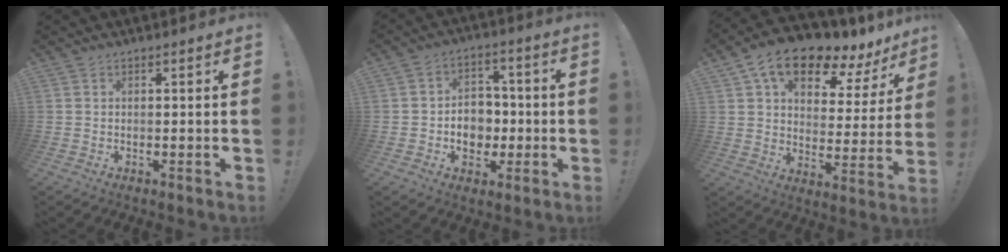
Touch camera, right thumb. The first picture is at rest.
{"total": 9.4, "force": [-1.8, 7.9, 4.8], "torque": [-0.075, 0.013, -0.023]}
{"total": 13.7, "force": [9.2, 6.7, 7.7], "torque": [-0.125, -0.062, 0.157]}